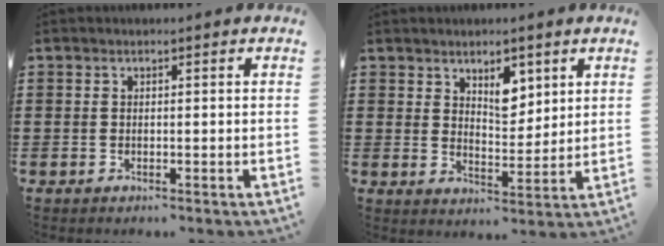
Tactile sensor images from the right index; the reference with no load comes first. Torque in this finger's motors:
{"motor_torque": [-0.01, 0.19, 0.29, 0.01]}